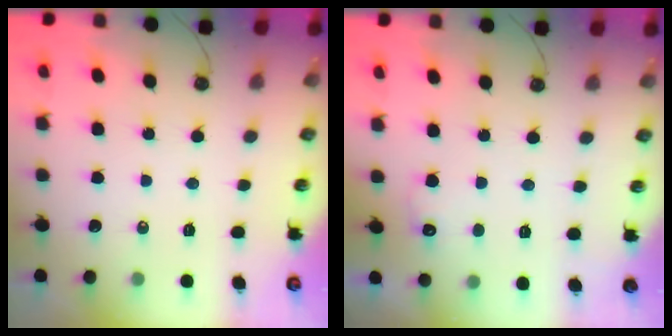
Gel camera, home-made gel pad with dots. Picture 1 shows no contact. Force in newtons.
{"total": 5.5, "press": 5.4, "slide": 1.2}